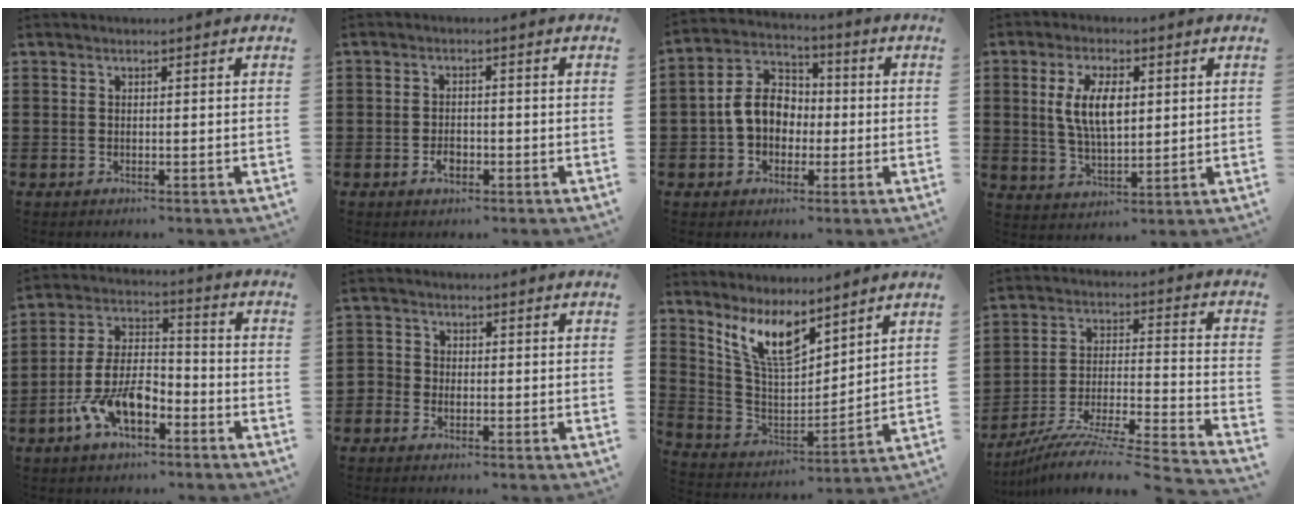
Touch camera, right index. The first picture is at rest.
{"total": 2.4, "force": [-1.1, 1.3, 1.7], "torque": [-0.033, 0.001, -0.020]}
{"total": 8.3, "force": [-0.8, 6.5, 5.2], "torque": [-0.127, 0.015, -0.017]}
{"total": 7.8, "force": [1.6, 3.5, 6.8], "torque": [-0.136, 0.005, 0.022]}
{"total": 9.8, "force": [-5.2, 4.8, 6.9], "torque": [-0.161, 0.005, -0.102]}
{"total": 1.8, "force": [-1.2, 1.3, 0.2], "torque": [-0.011, 0.005, -0.028]}
{"total": 9.6, "force": [7.0, 3.1, 5.7], "torque": [-0.133, -0.026, 0.131]}
{"total": 8.4, "force": [-7.4, -0.2, 3.9], "torque": [-0.065, -0.003, -0.151]}